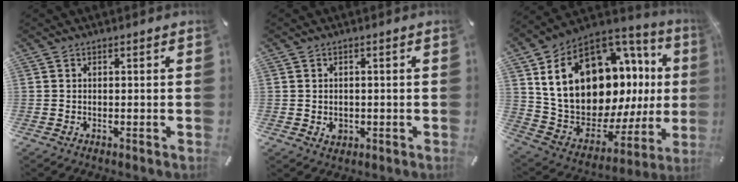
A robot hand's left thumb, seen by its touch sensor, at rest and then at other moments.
{"total": 2.1, "force": [-0.3, 1.8, 1.0], "torque": [-0.010, 0.000, -0.008]}
{"total": 26.8, "force": [7.7, 16.5, 19.7], "torque": [-0.356, -0.068, 0.161]}